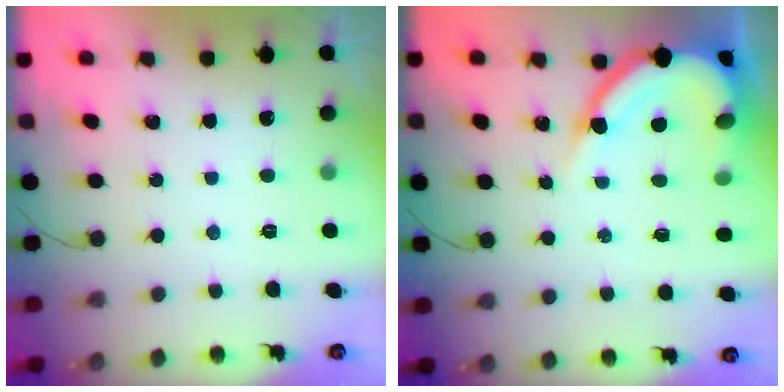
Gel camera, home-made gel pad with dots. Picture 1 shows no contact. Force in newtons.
{"total": 11.6, "press": 11.6, "slide": 1.0}